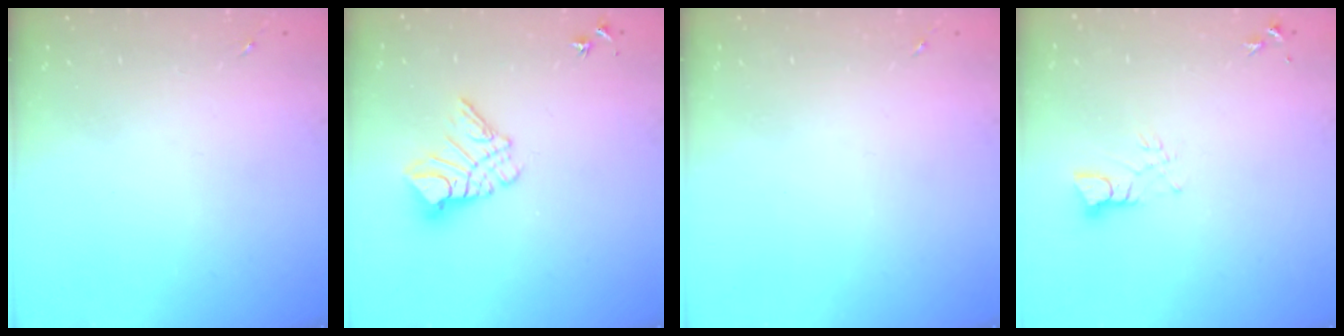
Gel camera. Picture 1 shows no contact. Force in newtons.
{"total": 10.6, "press": 10.5, "slide": 1.1}
{"total": 0.0}
{"total": 3.2, "press": 3.2, "slide": 0.2}